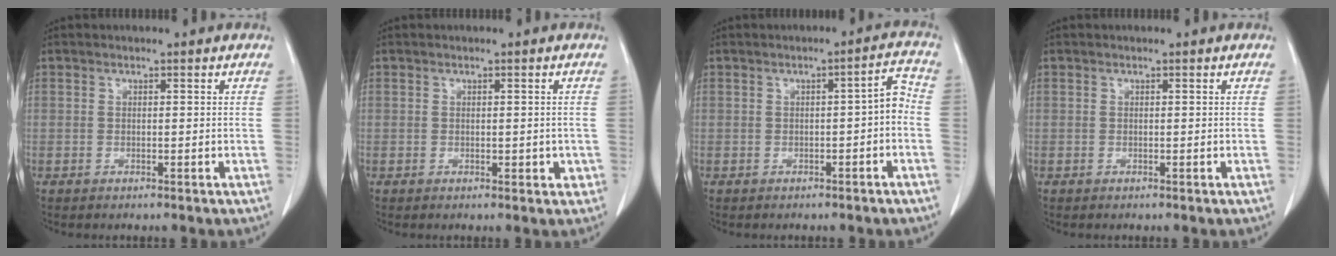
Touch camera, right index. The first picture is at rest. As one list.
[{"total": 1.8, "force": [-0.2, 1.0, 1.5], "torque": [-0.015, 0.001, 0.001]}, {"total": 3.6, "force": [-0.9, 0.8, 3.4], "torque": [-0.044, 0.017, -0.011]}, {"total": 0.0}]